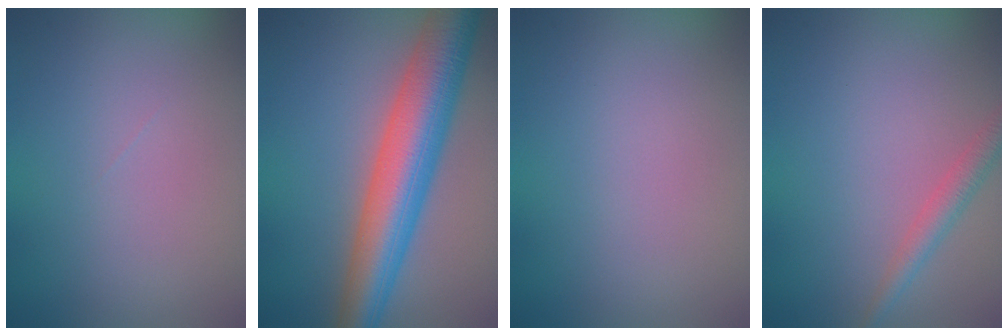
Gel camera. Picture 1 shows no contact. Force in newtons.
{"total": 9.0, "press": 8.9, "slide": 0.1}
{"total": 0.0}
{"total": 2.1, "press": 2.1, "slide": 0.0}